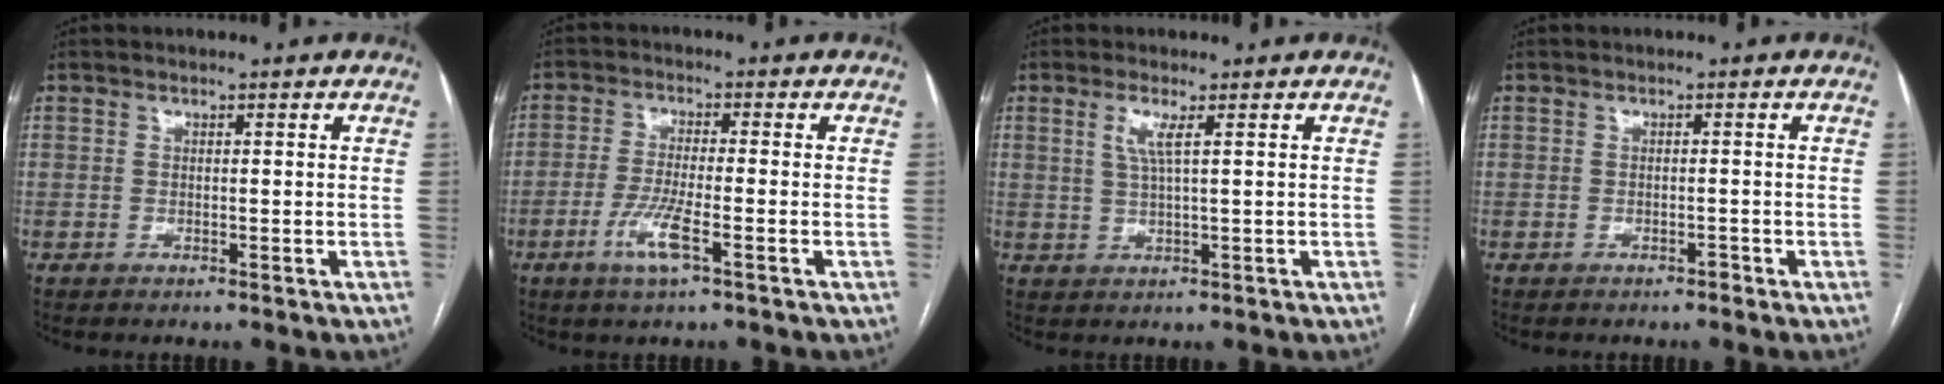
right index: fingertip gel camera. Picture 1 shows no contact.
{"total": 5.8, "force": [-2.8, 0.4, 5.1], "torque": [-0.107, -0.009, -0.053]}
{"total": 2.9, "force": [1.1, -0.1, 2.7], "torque": [-0.062, 0.000, 0.023]}
{"total": 0.7, "force": [-0.6, 0.3, 0.2], "torque": [-0.006, 0.000, -0.008]}